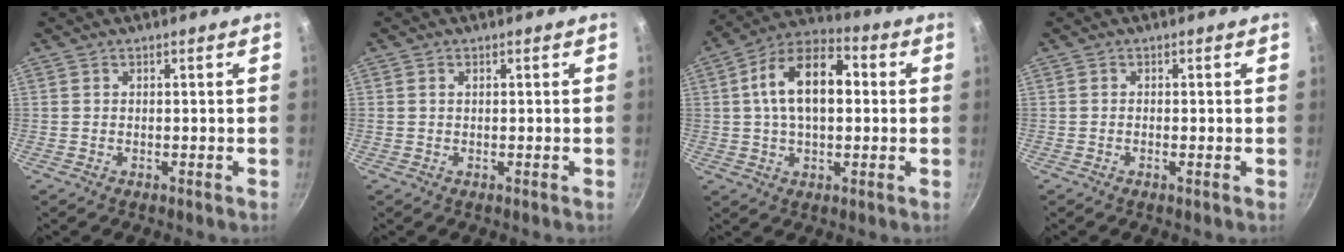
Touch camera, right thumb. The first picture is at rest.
{"total": 1.2, "force": [-1.0, -0.6, 0.1], "torque": [-0.032, 0.012, -0.025]}
{"total": 15.0, "force": [2.0, 8.7, 12.0], "torque": [-0.174, 0.030, 0.017]}
{"total": 0.0}